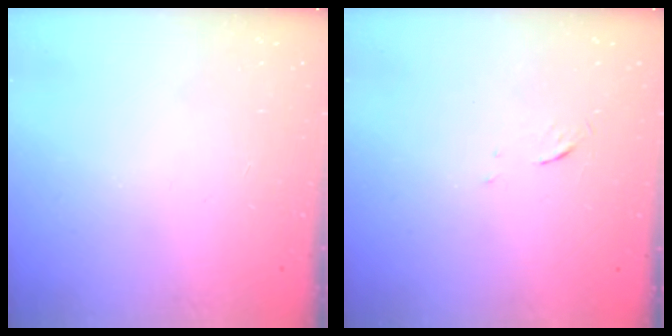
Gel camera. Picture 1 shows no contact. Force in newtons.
{"total": 3.1, "press": 2.8, "slide": 1.2}